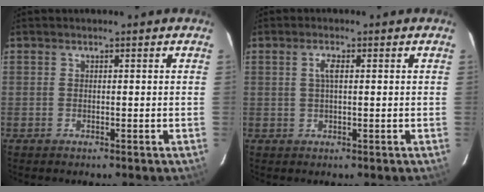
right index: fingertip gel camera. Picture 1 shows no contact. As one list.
[{"total": 1.9, "force": [0.4, 0.5, 1.8], "torque": [-0.036, 0.005, 0.005]}]